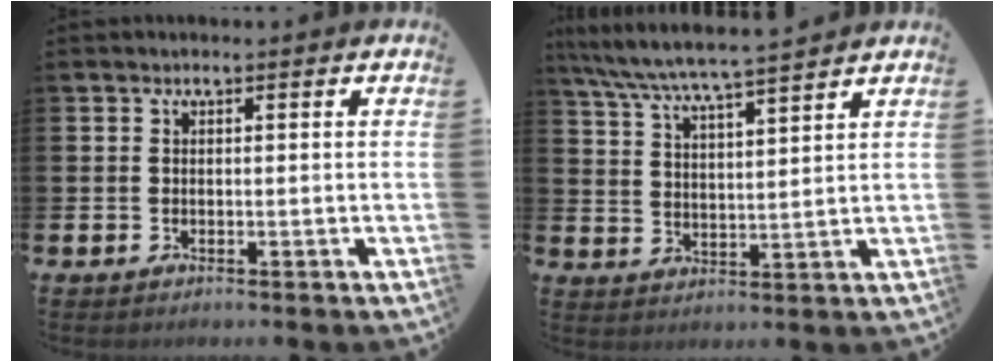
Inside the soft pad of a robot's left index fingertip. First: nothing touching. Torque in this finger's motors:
{"motor_torque": [0.68, -0.68, 0.60, 0.21]}